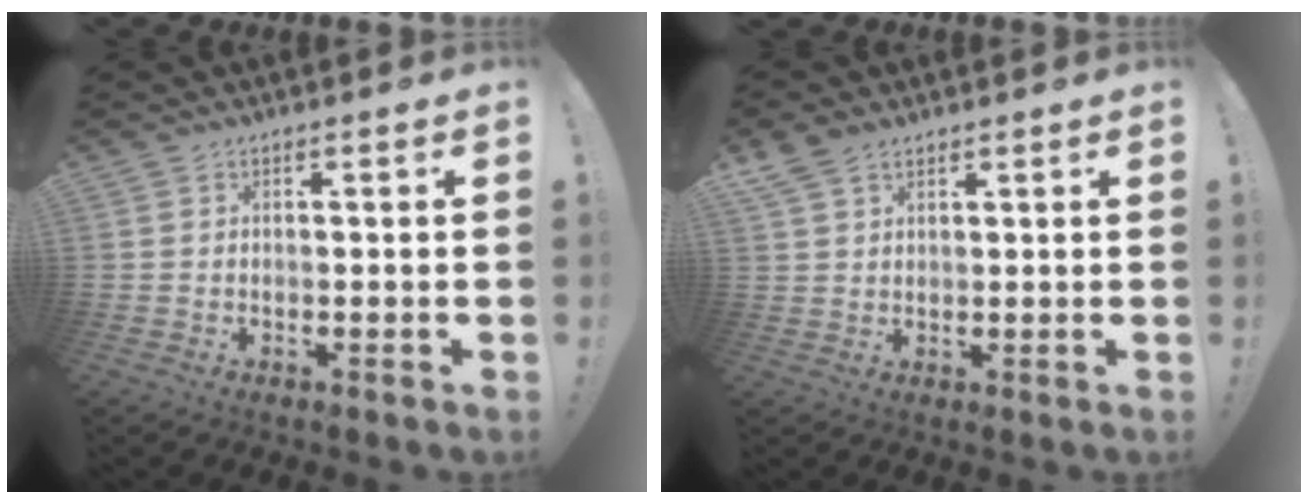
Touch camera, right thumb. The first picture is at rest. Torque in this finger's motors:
{"motor_torque": [0.03, 0.02, 0.14, 0.08, 0.15]}